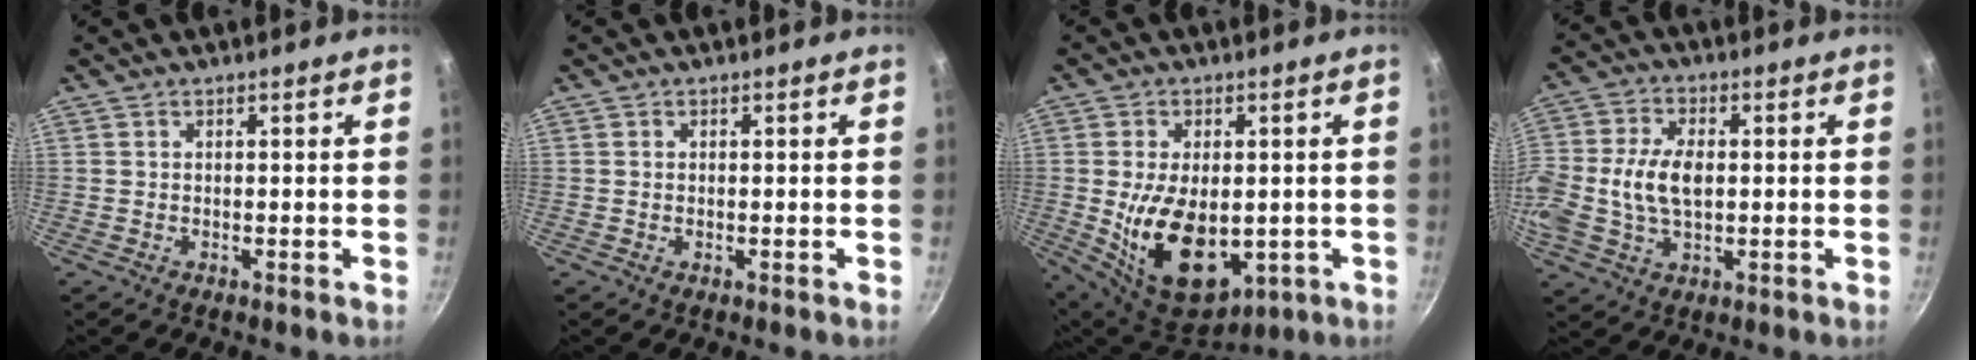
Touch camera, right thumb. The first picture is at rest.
{"total": 0.0}
{"total": 16.8, "force": [-2.3, 9.9, 13.4], "torque": [-0.216, -0.012, -0.006]}
{"total": 13.8, "force": [-0.1, 8.5, 10.9], "torque": [-0.249, 0.008, 0.002]}